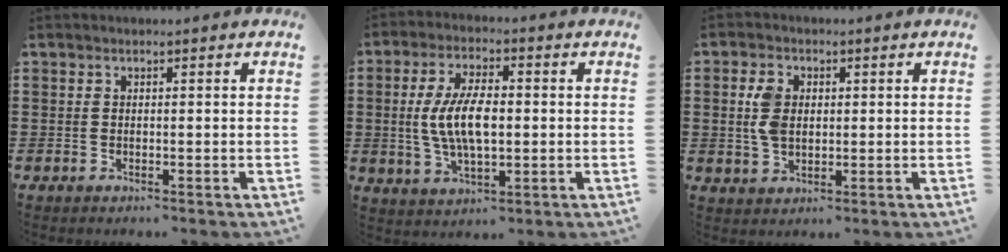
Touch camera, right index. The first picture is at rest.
{"total": 8.7, "force": [-0.1, 3.7, 7.9], "torque": [-0.172, 0.001, -0.008]}
{"total": 4.7, "force": [0.7, 3.2, 3.4], "torque": [-0.089, 0.006, 0.007]}